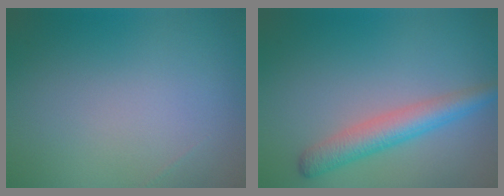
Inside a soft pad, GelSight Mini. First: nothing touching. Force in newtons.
{"total": 3.7, "press": 3.7, "slide": 0.1}